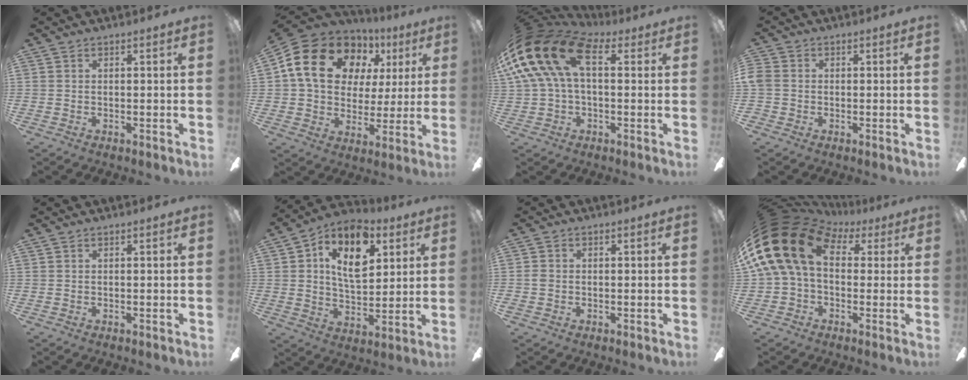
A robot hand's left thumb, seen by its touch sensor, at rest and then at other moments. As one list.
[{"total": 18.7, "force": [7.4, 14.0, 9.9], "torque": [-0.170, -0.009, 0.142]}, {"total": 20.5, "force": [5.4, 11.9, 15.8], "torque": [-0.335, -0.002, 0.093]}, {"total": 3.5, "force": [-0.8, 3.0, 1.6], "torque": [-0.040, 0.007, -0.017]}, {"total": 0.0}, {"total": 13.7, "force": [6.1, 7.8, 9.6], "torque": [-0.152, -0.005, 0.110]}, {"total": 1.7, "force": [-0.5, 1.4, 0.8], "torque": [-0.016, 0.006, -0.012]}, {"total": 20.6, "force": [4.0, 13.6, 14.9], "torque": [-0.317, -0.004, 0.067]}]